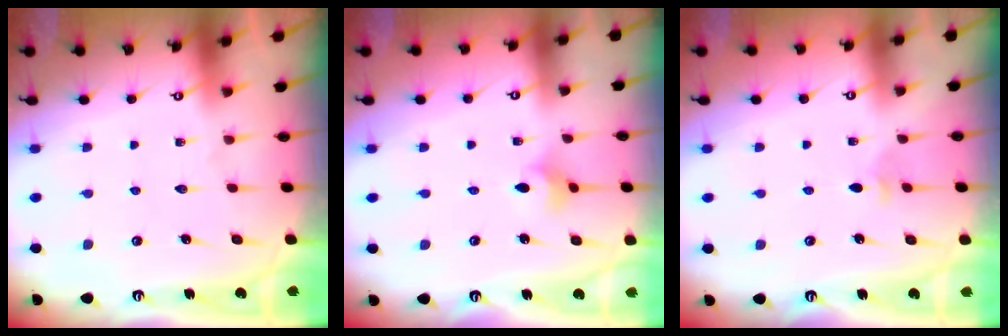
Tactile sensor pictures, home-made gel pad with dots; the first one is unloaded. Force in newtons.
{"total": 3.6, "press": 3.6, "slide": 0.6}
{"total": 3.4, "press": 3.3, "slide": 0.9}